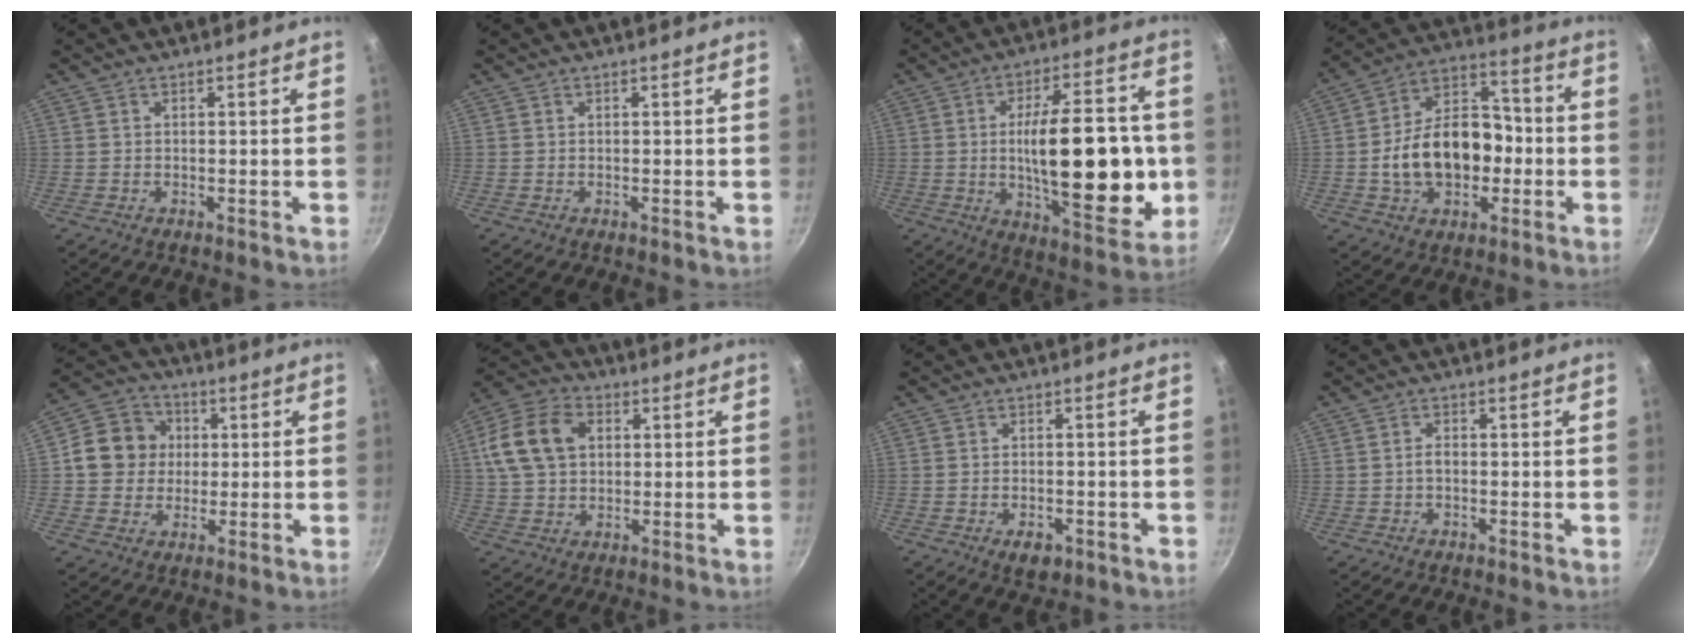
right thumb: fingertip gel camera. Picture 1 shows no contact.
{"total": 0.0}
{"total": 24.1, "force": [-1.4, 9.7, 22.0], "torque": [-0.305, -0.005, -0.015]}
{"total": 18.1, "force": [-2.7, 12.8, 12.6], "torque": [-0.177, 0.050, -0.047]}
{"total": 10.7, "force": [1.3, 9.7, 4.3], "torque": [-0.044, 0.015, 0.010]}
{"total": 13.9, "force": [3.2, 10.1, 9.0], "torque": [-0.156, 0.014, 0.047]}
{"total": 3.6, "force": [-1.6, 2.2, 2.4], "torque": [-0.036, 0.006, -0.017]}
{"total": 1.5, "force": [-0.3, 0.9, 1.2], "torque": [-0.019, 0.009, -0.006]}